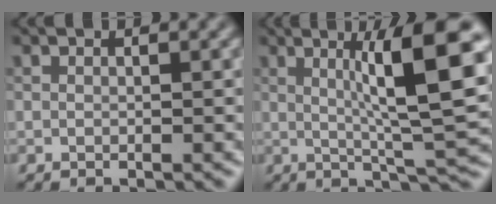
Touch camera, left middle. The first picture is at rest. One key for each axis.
{"total": 9.9, "fx": 2.1, "fy": 1.4, "fz": 9.6, "tx": -0.129, "ty": 0.005, "tz": 0.035}